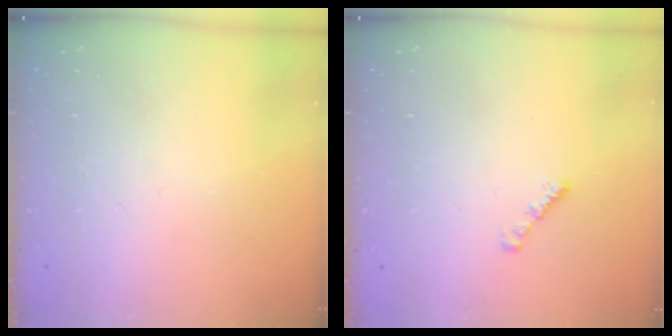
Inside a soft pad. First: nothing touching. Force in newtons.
{"total": 1.0, "press": 0.8, "slide": 0.5}